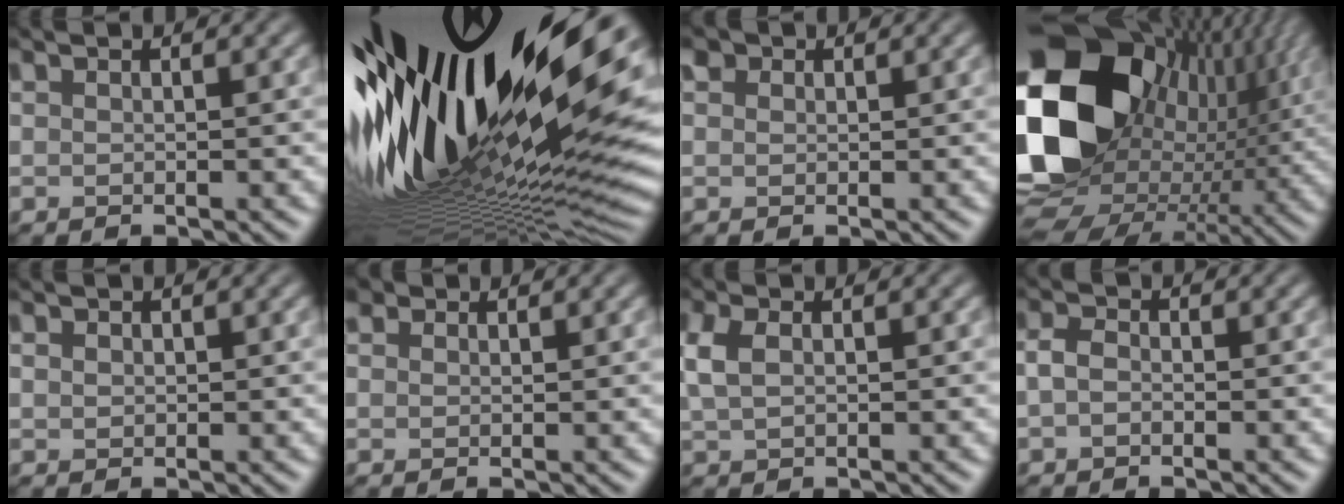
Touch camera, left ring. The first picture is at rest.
{"total": 19.0, "force": [3.9, 6.0, 17.6], "torque": [-0.309, -0.032, 0.065]}
{"total": 1.3, "force": [0.6, 1.0, 0.4], "torque": [-0.013, -0.001, 0.011]}
{"total": 20.0, "force": [2.4, 15.1, 12.9], "torque": [-0.290, -0.007, 0.055]}
{"total": 0.6, "force": [-0.1, 0.6, 0.1], "torque": [-0.001, -0.002, -0.005]}
{"total": 1.2, "force": [0.7, 0.9, 0.4], "torque": [-0.011, 0.001, 0.012]}
{"total": 2.5, "force": [0.0, 1.5, 1.9], "torque": [-0.050, 0.004, -0.004]}
{"total": 2.2, "force": [-1.1, 1.4, 1.3], "torque": [-0.023, 0.001, -0.031]}